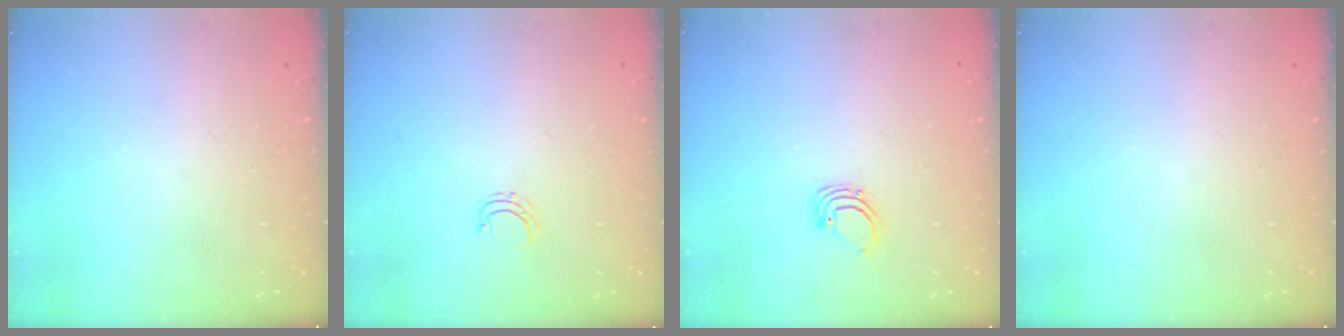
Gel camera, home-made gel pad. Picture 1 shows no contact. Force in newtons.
{"total": 3.8, "press": 3.8, "slide": 0.2}
{"total": 2.7, "press": 2.7, "slide": 0.1}
{"total": 0.0}